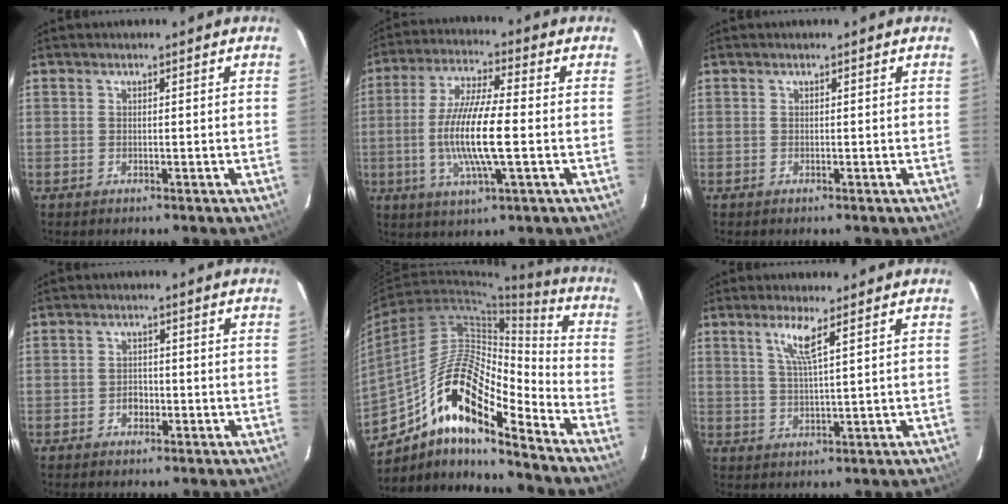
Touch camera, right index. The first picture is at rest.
{"total": 13.4, "force": [-2.0, 1.9, 13.1], "torque": [-0.259, -0.005, -0.040]}
{"total": 0.0}
{"total": 2.2, "force": [-1.0, 1.7, 0.9], "torque": [-0.017, 0.007, -0.014]}
{"total": 17.8, "force": [-11.0, 4.9, 13.2], "torque": [-0.226, 0.007, -0.209]}
{"total": 4.7, "force": [2.6, -0.2, 3.9], "torque": [-0.079, -0.003, 0.052]}